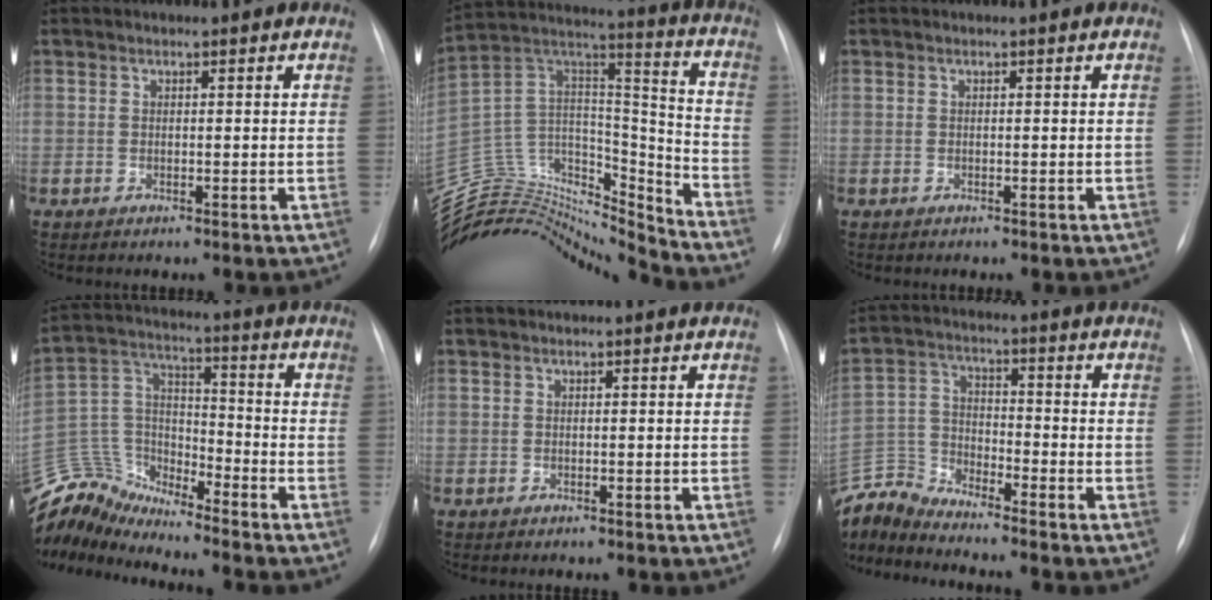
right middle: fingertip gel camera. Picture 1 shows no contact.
{"total": 26.3, "force": [-25.2, 5.4, 5.2], "torque": [-0.137, 0.061, -0.410]}
{"total": 0.0}
{"total": 12.3, "force": [-12.2, 1.2, 0.7], "torque": [-0.021, 0.055, -0.241]}
{"total": 0.5, "force": [-0.3, 0.4, 0.0], "torque": [-0.006, 0.004, -0.006]}
{"total": 8.7, "force": [-8.7, -0.3, 0.4], "torque": [-0.016, 0.010, -0.174]}